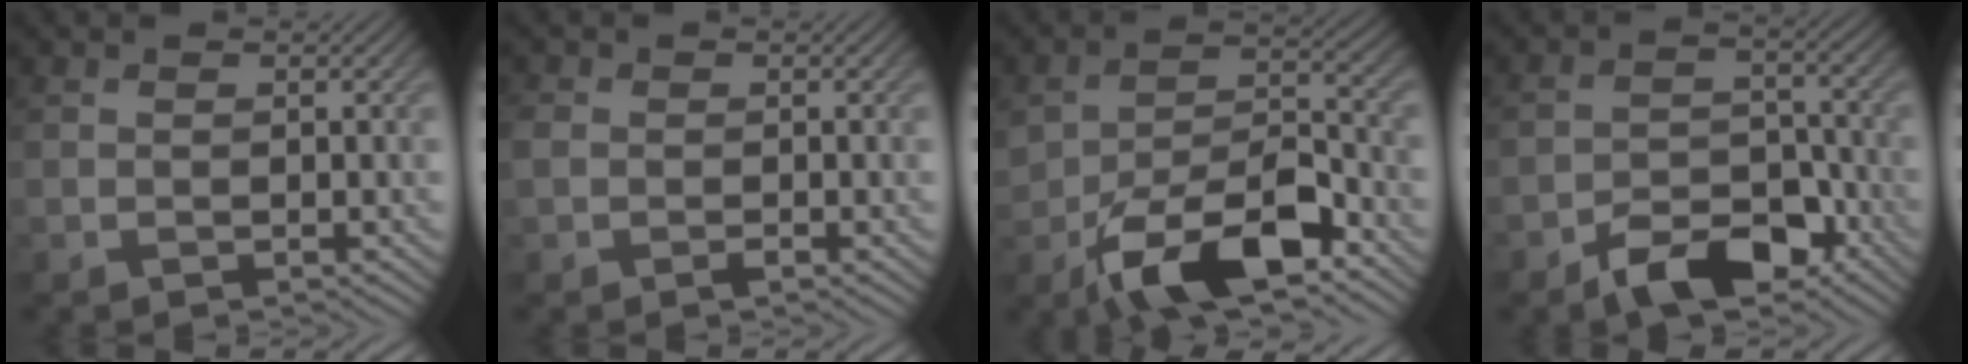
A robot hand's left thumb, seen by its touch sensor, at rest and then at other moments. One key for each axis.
{"total": 2.1, "fx": -0.8, "fy": 1.5, "fz": 1.3, "tx": -0.032, "ty": -0.003, "tz": -0.021}
{"total": 11.5, "fx": -6.4, "fy": 5.3, "fz": 7.9, "tx": -0.145, "ty": -0.014, "tz": -0.115}
{"total": 7.6, "fx": -5.2, "fy": 3.6, "fz": 4.2, "tx": -0.065, "ty": 0.006, "tz": -0.099}